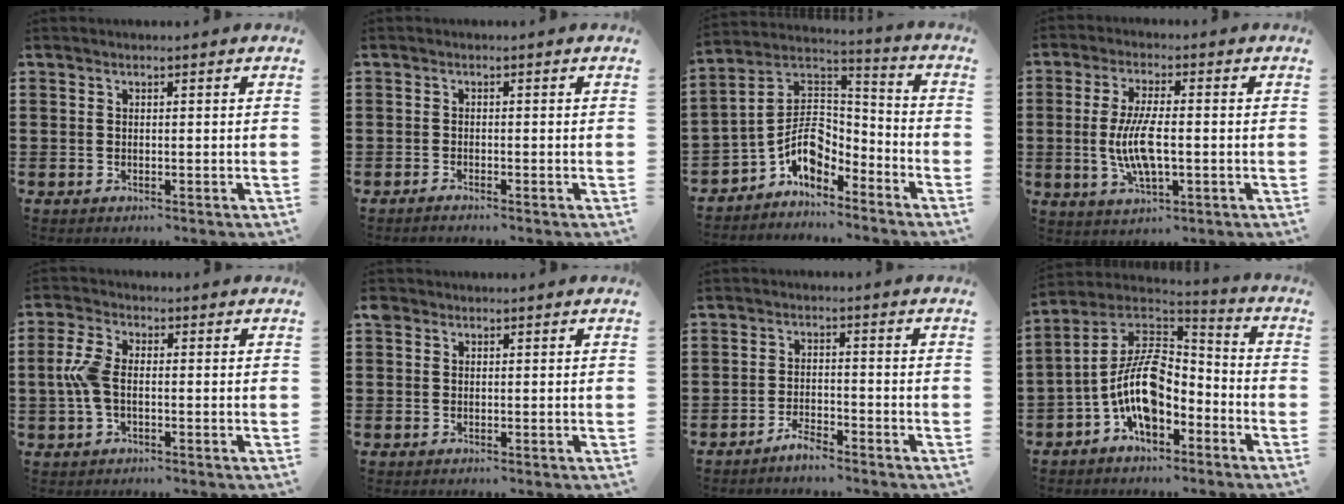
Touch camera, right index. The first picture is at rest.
{"total": 0.9, "force": [-0.9, -0.2, 0.2], "torque": [-0.006, -0.004, -0.016]}
{"total": 7.7, "force": [-4.0, 4.7, 4.7], "torque": [-0.116, -0.012, -0.085]}
{"total": 7.7, "force": [-1.0, 2.5, 7.2], "torque": [-0.159, -0.009, -0.025]}
{"total": 5.3, "force": [-0.6, 2.8, 4.5], "torque": [-0.118, -0.006, -0.020]}
{"total": 0.9, "force": [0.4, 0.8, 0.3], "torque": [-0.008, 0.004, 0.007]}
{"total": 2.8, "force": [-2.7, 0.3, 0.7], "torque": [-0.018, 0.004, -0.052]}
{"total": 11.6, "force": [-3.5, 5.8, 9.4], "torque": [-0.227, -0.012, -0.080]}